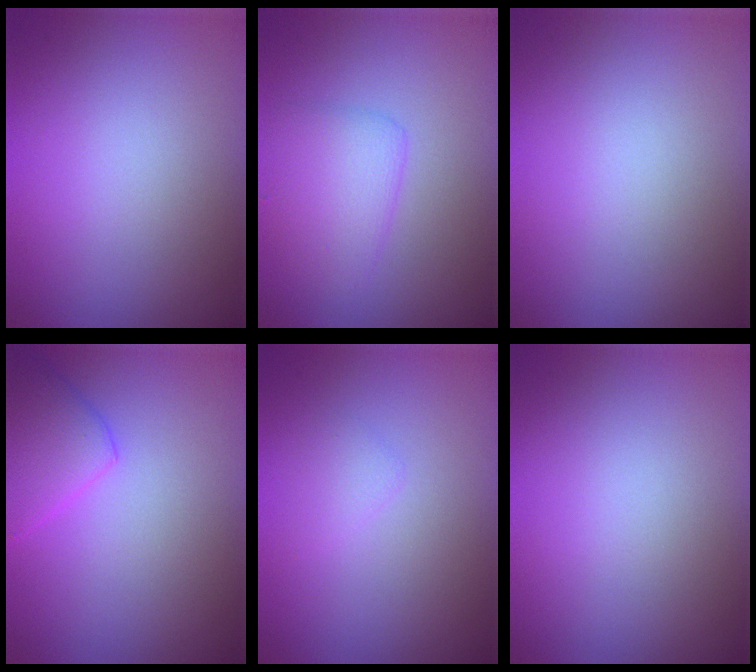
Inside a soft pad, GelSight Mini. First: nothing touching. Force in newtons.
{"total": 2.8, "press": 2.8, "slide": 0.1}
{"total": 0.0}
{"total": 3.1, "press": 3.1, "slide": 0.2}
{"total": 0.8, "press": 0.8, "slide": 0.1}
{"total": 0.0}